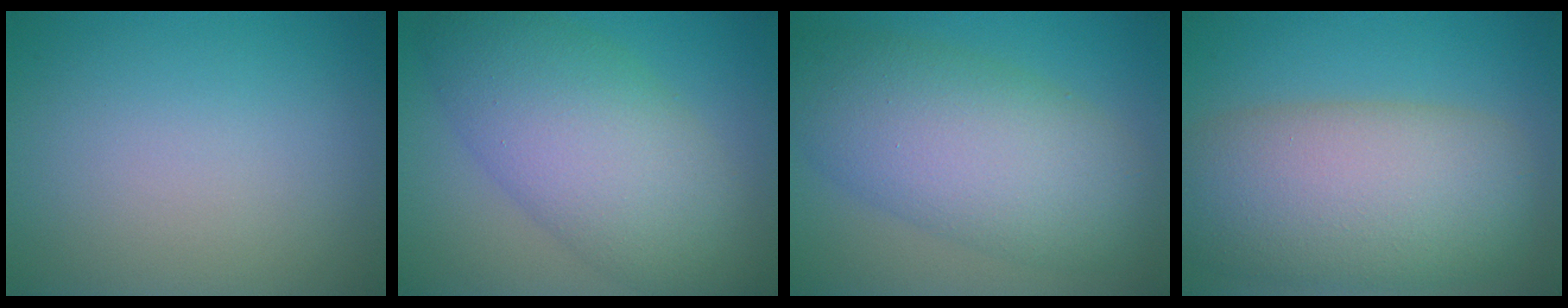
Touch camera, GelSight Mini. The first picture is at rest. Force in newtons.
{"total": 9.5, "press": 9.5, "slide": 0.2}
{"total": 9.4, "press": 9.4, "slide": 0.6}
{"total": 10.6, "press": 10.6, "slide": 0.6}